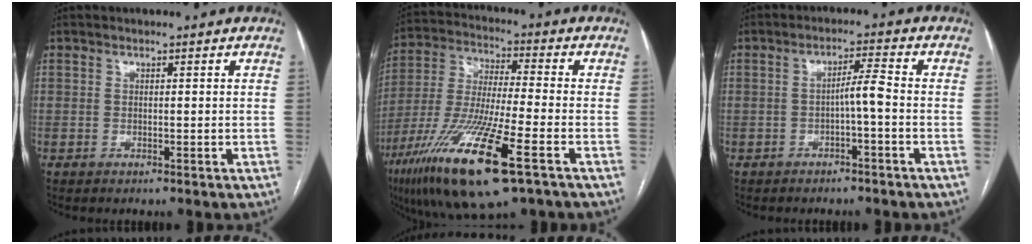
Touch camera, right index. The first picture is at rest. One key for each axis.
{"total": 18.9, "fx": -9.7, "fy": 1.9, "fz": 16.2, "tx": -0.340, "ty": -0.047, "tz": -0.176}
{"total": 3.2, "fx": -0.9, "fy": 0.0, "fz": 3.1, "tx": -0.048, "ty": 0.008, "tz": -0.016}